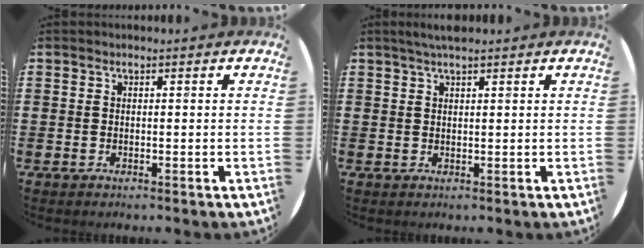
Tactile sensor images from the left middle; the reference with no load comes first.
{"total": 2.0, "force": [1.6, 0.1, 1.2], "torque": [-0.025, 0.003, 0.029]}